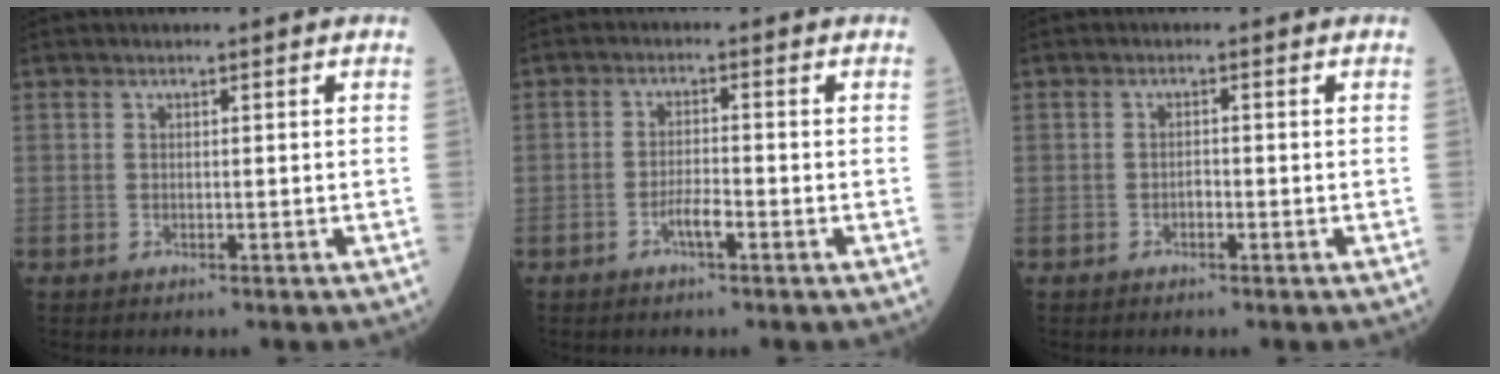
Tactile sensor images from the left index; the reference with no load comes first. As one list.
[{"total": 2.7, "force": [-1.5, 0.5, 2.3], "torque": [-0.043, 0.001, -0.030]}, {"total": 0.9, "force": [-0.5, 0.4, 0.6], "torque": [-0.008, 0.003, -0.011]}]